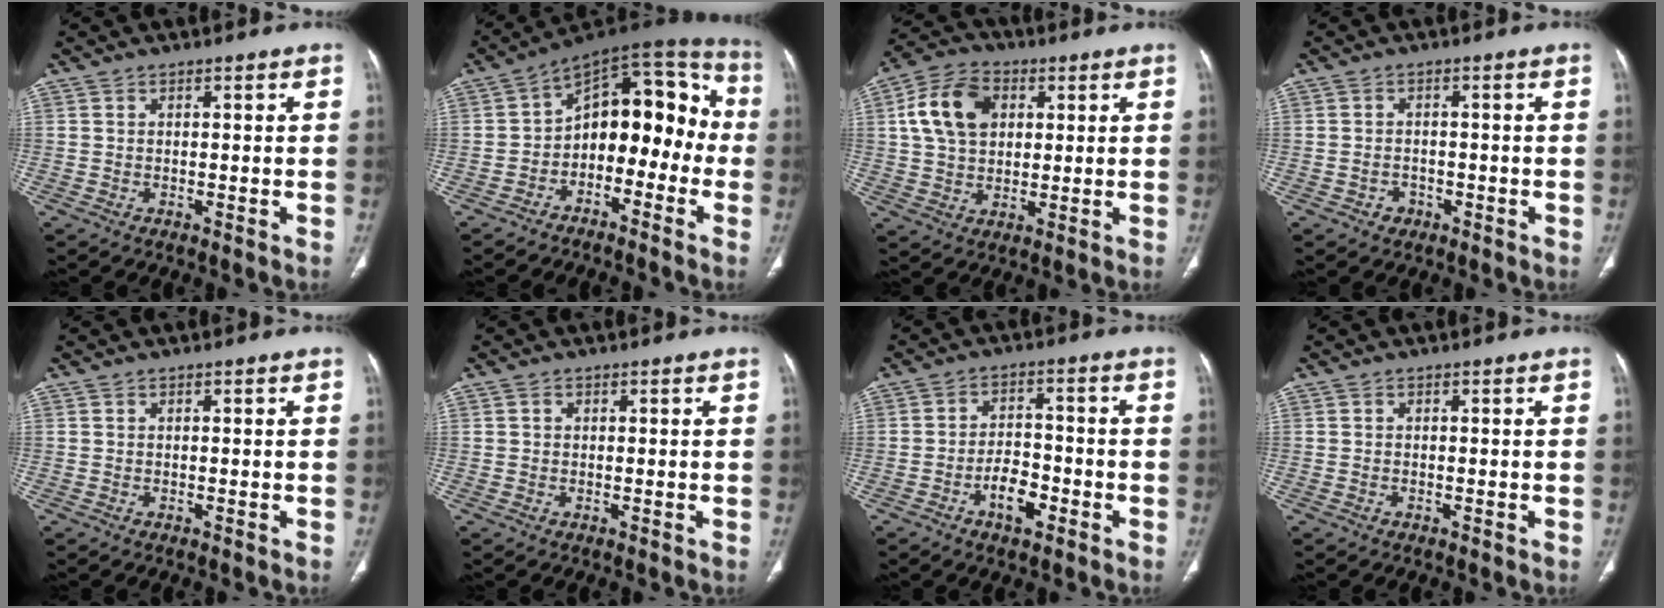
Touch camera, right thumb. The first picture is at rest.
{"total": 16.4, "force": [-3.0, 10.2, 12.4], "torque": [-0.124, 0.080, -0.055]}
{"total": 12.2, "force": [3.2, 8.6, 8.0], "torque": [-0.133, 0.010, 0.053]}
{"total": 2.2, "force": [-1.1, 1.8, 0.6], "torque": [-0.004, 0.012, -0.014]}
{"total": 0.0}
{"total": 0.5, "force": [0.1, 0.5, 0.1], "torque": [0.001, 0.002, 0.002]}
{"total": 6.2, "force": [-3.1, 3.2, 4.4], "torque": [-0.065, 0.025, -0.054]}
{"total": 0.0}